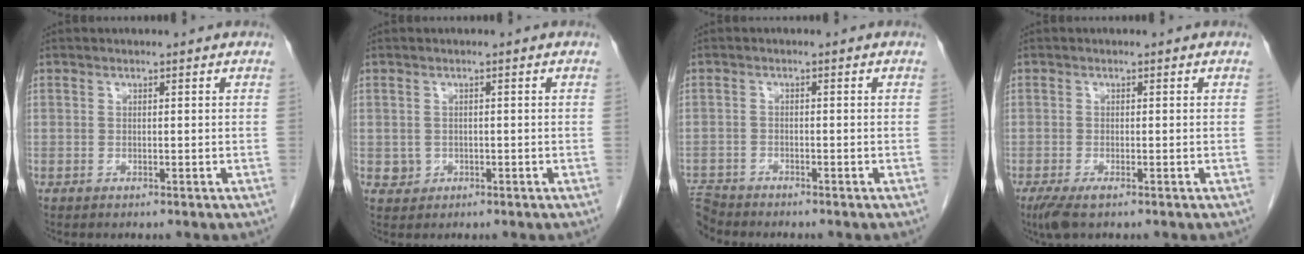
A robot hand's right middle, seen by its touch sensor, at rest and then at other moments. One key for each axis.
{"total": 1.4, "fx": -0.2, "fy": 1.4, "fz": 0.3, "tx": -0.004, "ty": 0.003, "tz": 0.002}
{"total": 3.7, "fx": -3.7, "fy": 0.2, "fz": -0.2, "tx": 0.006, "ty": -0.011, "tz": -0.071}
{"total": 2.9, "fx": -1.8, "fy": 0.6, "fz": 2.2, "tx": -0.045, "ty": -0.010, "tz": -0.033}